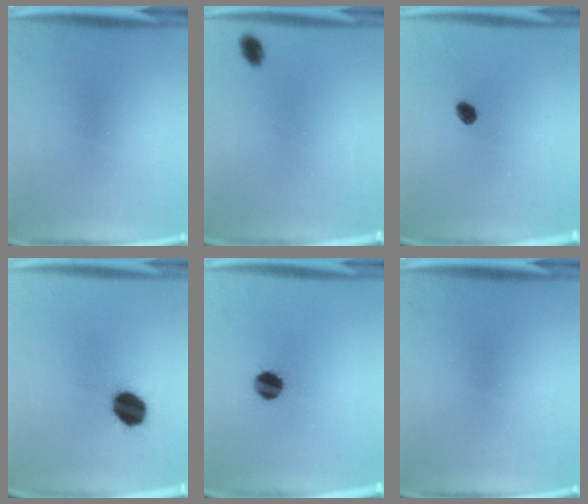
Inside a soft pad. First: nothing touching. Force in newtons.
{"total": 2.2}
{"total": 2.2}
{"total": 9.8}
{"total": 6.9}
{"total": 0.0}